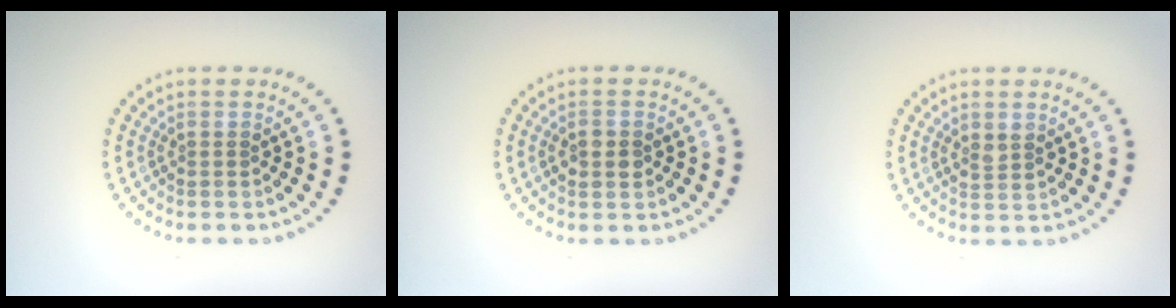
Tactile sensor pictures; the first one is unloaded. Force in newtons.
{"total": 2.2, "press": 2.2, "slide": 0.0}
{"total": 1.4, "press": 1.4, "slide": 0.3}